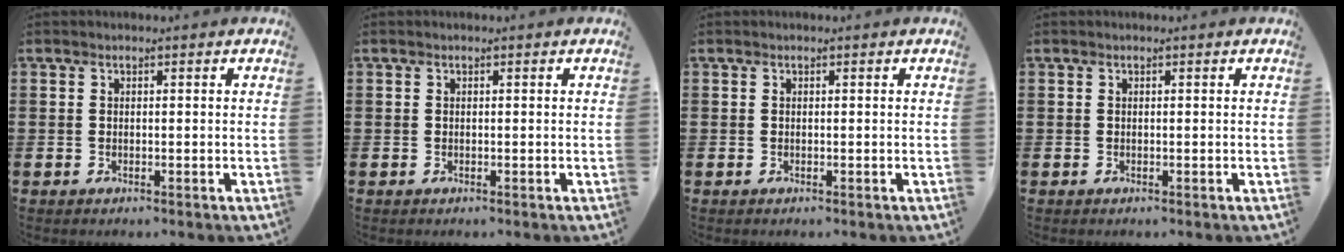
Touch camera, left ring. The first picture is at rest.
{"total": 0.0}
{"total": 0.0}
{"total": 0.0}